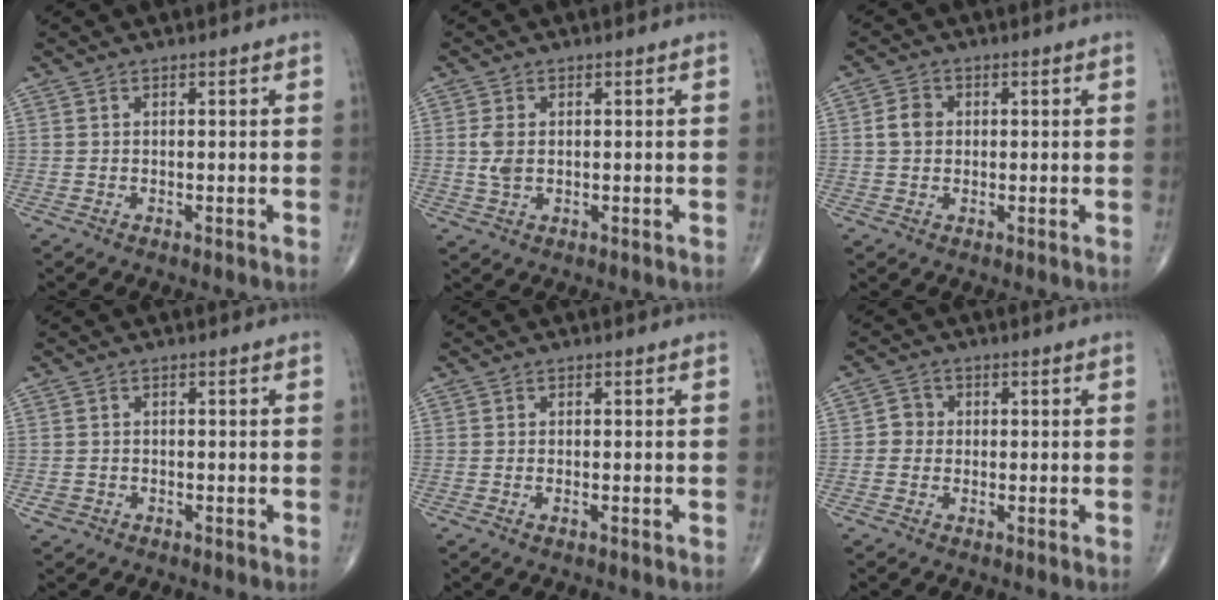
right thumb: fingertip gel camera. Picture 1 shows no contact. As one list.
[{"total": 3.3, "force": [0.2, 2.0, 2.6], "torque": [-0.059, 0.000, 0.005]}, {"total": 3.5, "force": [0.3, 2.9, 2.0], "torque": [-0.029, 0.006, 0.001]}, {"total": 1.6, "force": [-0.7, 1.4, 0.5], "torque": [-0.005, 0.005, -0.011]}, {"total": 0.8, "force": [-0.4, 0.2, 0.7], "torque": [-0.015, 0.000, -0.008]}, {"total": 2.8, "force": [-0.3, 2.6, 0.9], "torque": [0.004, 0.008, -0.012]}]